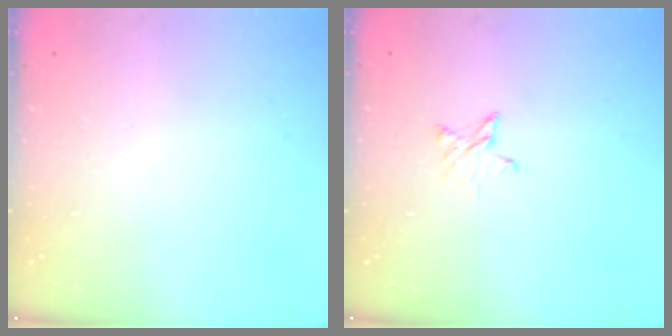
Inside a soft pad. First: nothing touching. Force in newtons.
{"total": 4.2, "press": 4.2, "slide": 0.5}